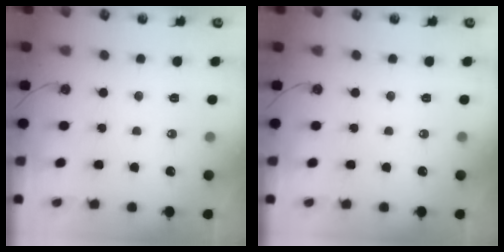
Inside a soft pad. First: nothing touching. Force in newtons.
{"total": 0.0}